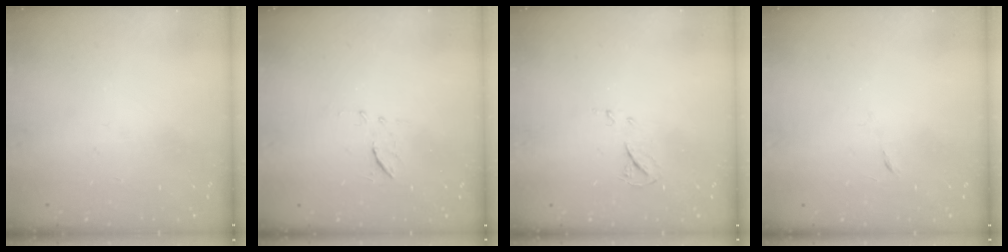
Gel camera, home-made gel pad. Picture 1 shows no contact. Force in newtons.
{"total": 6.8, "press": 6.6, "slide": 1.8}
{"total": 5.8, "press": 5.8, "slide": 0.5}
{"total": 3.9, "press": 3.8, "slide": 0.9}